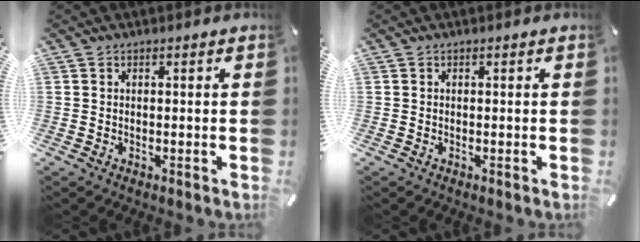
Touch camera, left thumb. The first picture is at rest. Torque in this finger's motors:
{"motor_torque": [0.03, 0.03, 0.00, 0.00, 0.00]}